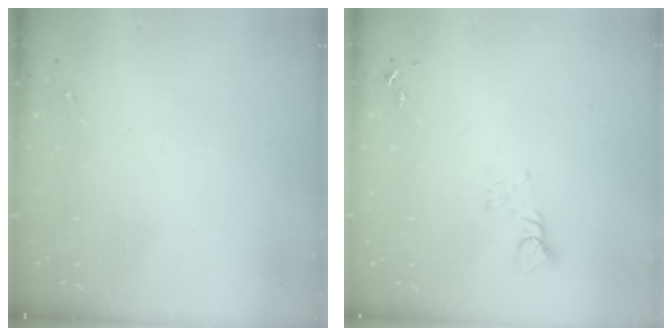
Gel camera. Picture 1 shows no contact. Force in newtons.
{"total": 3.9, "press": 3.9, "slide": 0.4}